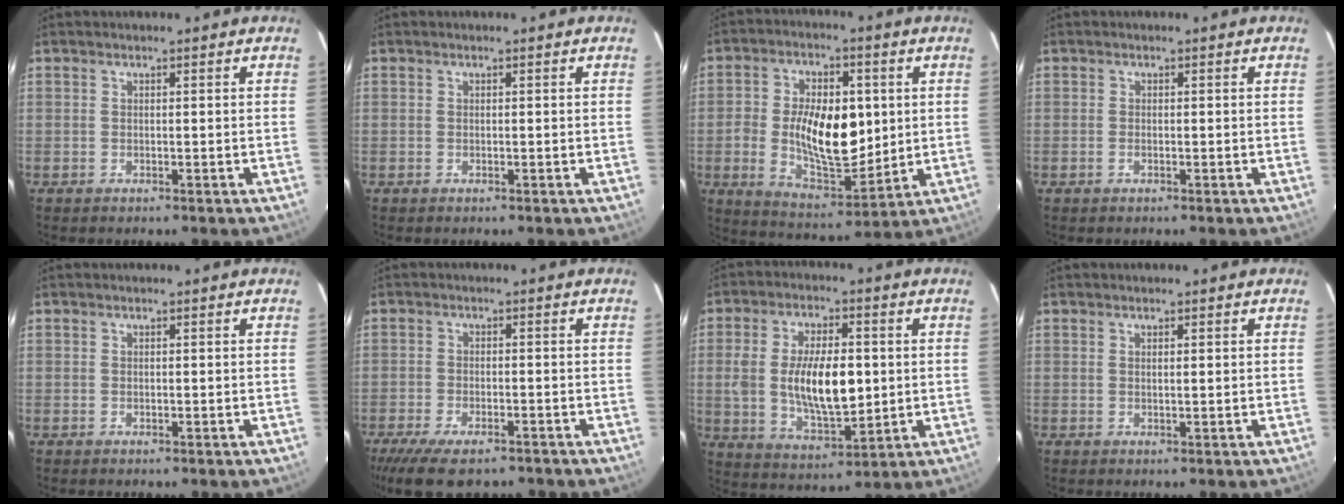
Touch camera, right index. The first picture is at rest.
{"total": 0.0}
{"total": 15.7, "force": [0.4, 8.3, 13.3], "torque": [-0.238, 0.001, 0.017]}
{"total": 0.6, "force": [-0.2, 0.2, 0.6], "torque": [-0.012, 0.000, -0.005]}
{"total": 0.0}
{"total": 11.3, "force": [-8.5, 4.1, 6.2], "torque": [-0.148, -0.032, -0.143]}
{"total": 14.5, "force": [0.3, 6.7, 12.8], "torque": [-0.238, -0.004, 0.016]}
{"total": 1.0, "force": [0.4, 0.0, 0.9], "torque": [-0.015, 0.001, 0.007]}